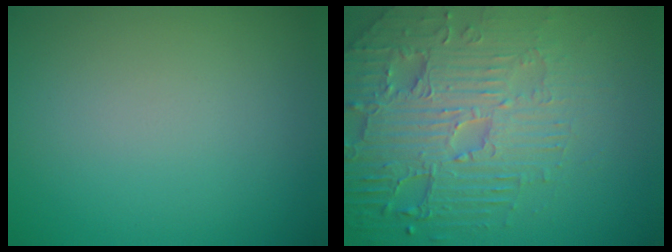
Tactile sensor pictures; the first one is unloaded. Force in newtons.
{"total": 7.8, "press": 5.8, "slide": 5.3}